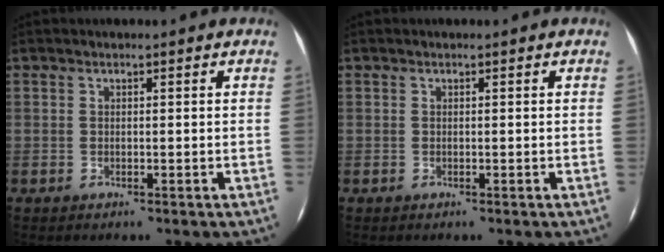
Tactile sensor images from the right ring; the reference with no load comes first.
{"total": 0.0}